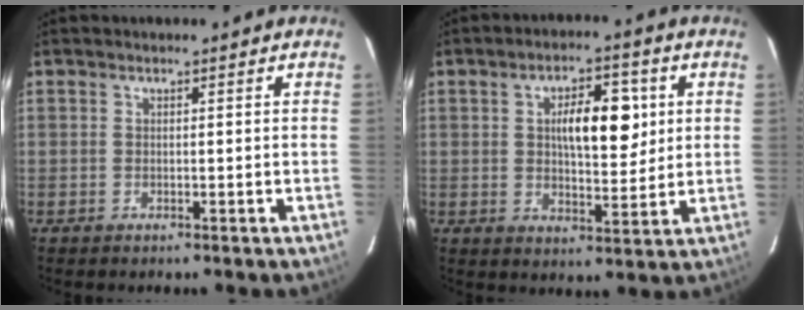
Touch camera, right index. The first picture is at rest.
{"total": 9.2, "force": [2.2, 3.5, 8.2], "torque": [-0.129, 0.012, 0.037]}